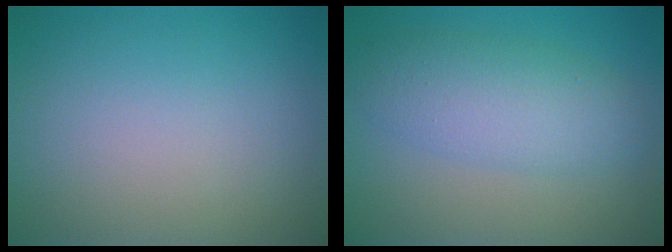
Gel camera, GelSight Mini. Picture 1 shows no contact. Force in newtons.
{"total": 5.1, "press": 5.1, "slide": 0.0}